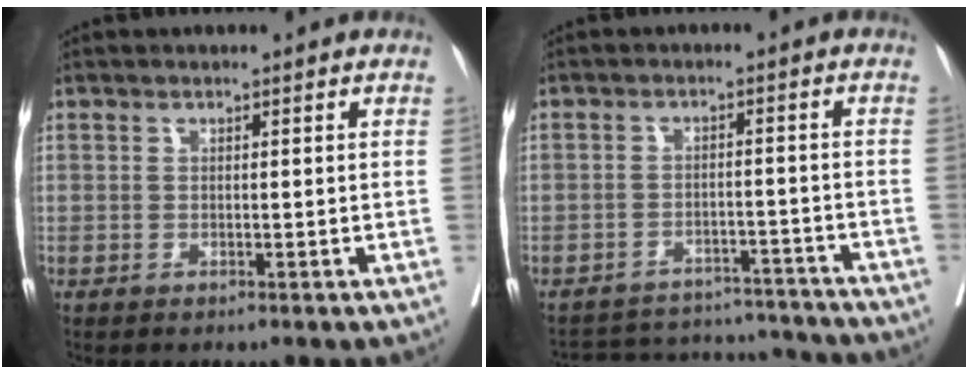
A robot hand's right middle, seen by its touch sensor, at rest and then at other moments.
{"total": 12.7, "force": [-12.3, 3.0, 1.3], "torque": [-0.019, 0.020, -0.159]}